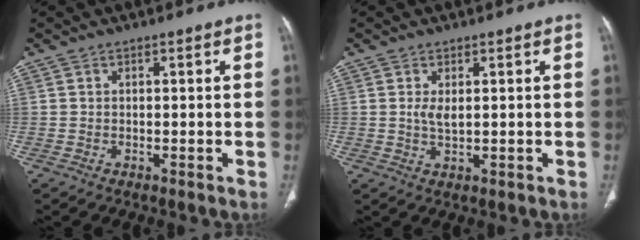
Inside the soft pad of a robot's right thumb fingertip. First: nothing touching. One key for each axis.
{"total": 2.6, "fx": 0.5, "fy": 1.0, "fz": 2.4, "tx": -0.051, "ty": -0.008, "tz": 0.013}